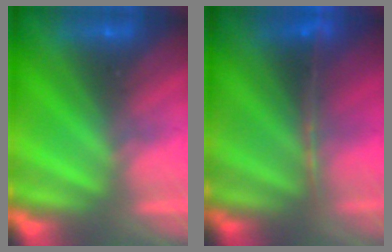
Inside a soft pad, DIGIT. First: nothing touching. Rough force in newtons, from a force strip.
{"total": 1.2}